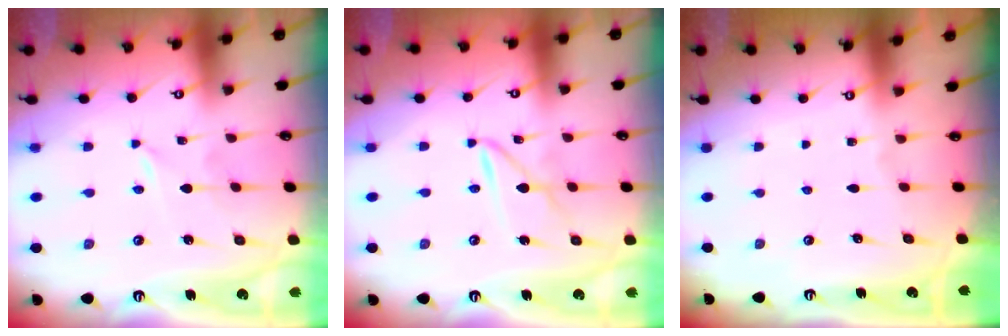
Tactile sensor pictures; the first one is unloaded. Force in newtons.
{"total": 4.6, "press": 4.6, "slide": 0.3}
{"total": 0.0}